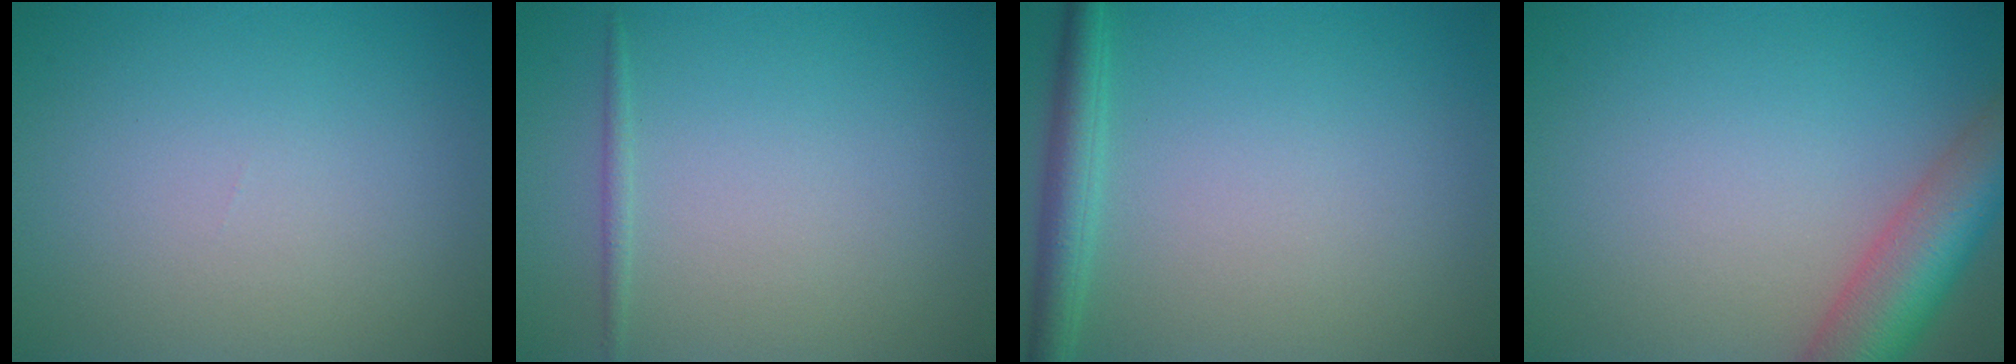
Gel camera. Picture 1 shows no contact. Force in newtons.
{"total": 0.7, "press": 0.7, "slide": 0.0}
{"total": 2.7, "press": 2.7, "slide": 0.1}
{"total": 7.1, "press": 7.1, "slide": 0.4}